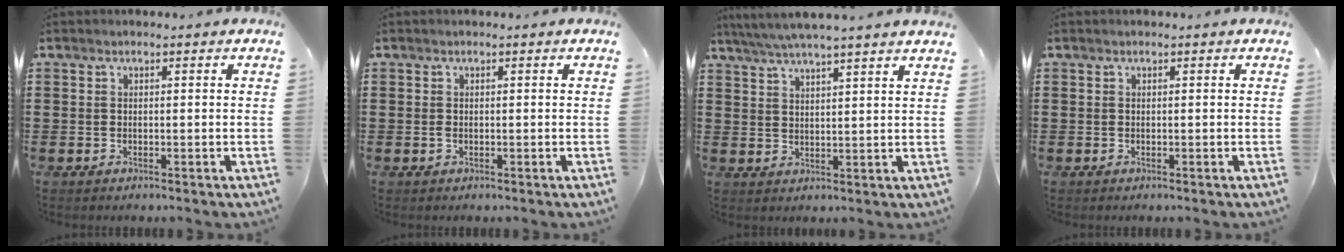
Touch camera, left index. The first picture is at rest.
{"total": 0.7, "force": [-0.1, 0.3, 0.6], "torque": [-0.015, -0.001, -0.001]}
{"total": 4.5, "force": [4.2, -0.6, 1.5], "torque": [-0.044, -0.018, 0.074]}
{"total": 0.0}